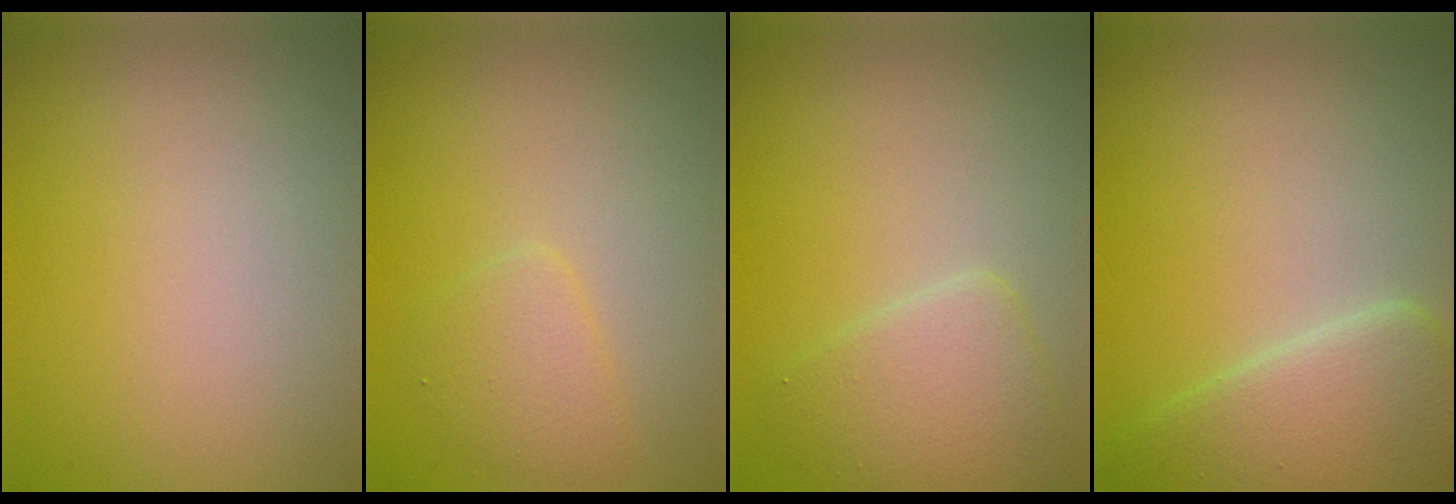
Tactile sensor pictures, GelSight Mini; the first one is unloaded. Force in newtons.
{"total": 1.9, "press": 1.9, "slide": 0.0}
{"total": 3.4, "press": 3.4, "slide": 0.1}
{"total": 6.1, "press": 6.1, "slide": 0.3}